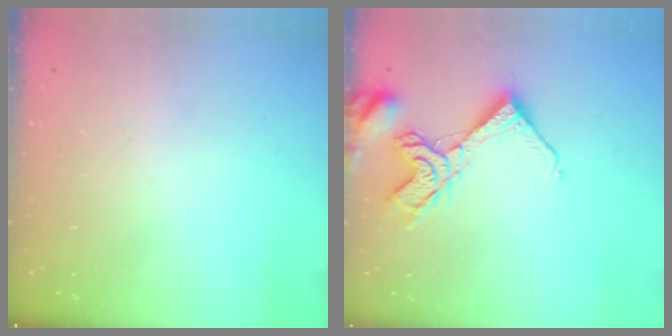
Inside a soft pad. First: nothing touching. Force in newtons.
{"total": 11.3, "press": 11.2, "slide": 1.6}